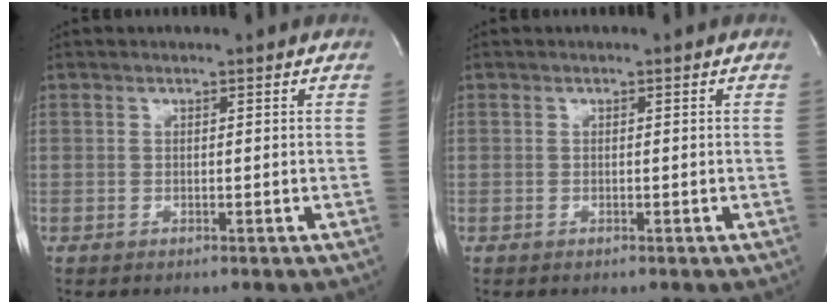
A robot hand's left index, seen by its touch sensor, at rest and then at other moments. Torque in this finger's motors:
{"motor_torque": [-0.11, 0.11, -0.02, 0.00]}